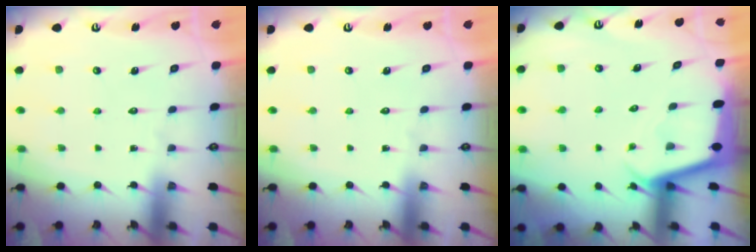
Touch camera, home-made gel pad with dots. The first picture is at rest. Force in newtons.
{"total": 0.0}
{"total": 2.3, "press": 2.3, "slide": 0.1}